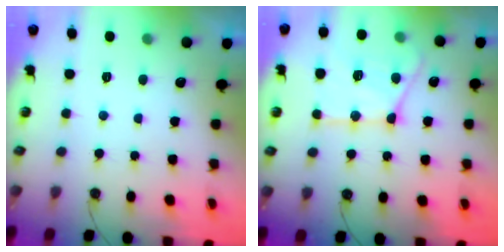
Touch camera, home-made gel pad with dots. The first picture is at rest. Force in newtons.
{"total": 18.1, "press": 18.0, "slide": 1.7}